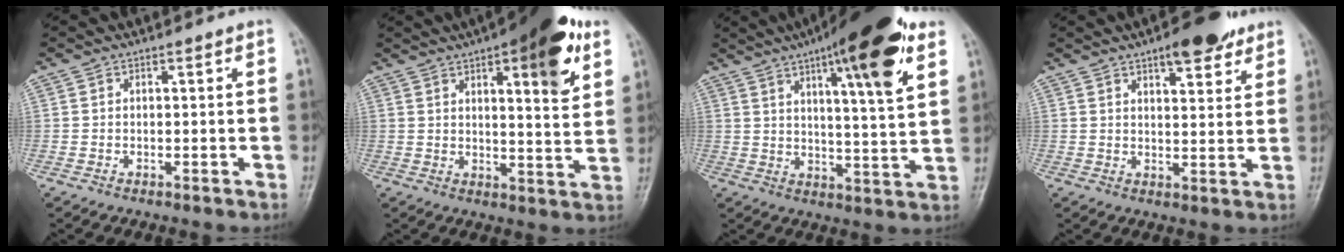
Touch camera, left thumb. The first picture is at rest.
{"total": 16.6, "force": [8.4, 5.0, 13.5], "torque": [-0.155, -0.028, 0.111]}
{"total": 19.5, "force": [10.5, 3.9, 15.9], "torque": [-0.218, -0.034, 0.154]}
{"total": 8.8, "force": [5.7, 3.1, 6.0], "torque": [-0.062, -0.027, 0.077]}